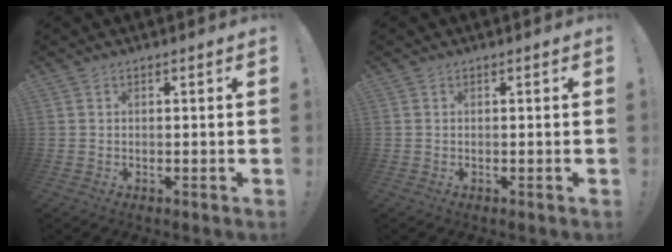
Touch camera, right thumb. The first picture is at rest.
{"total": 0.0}